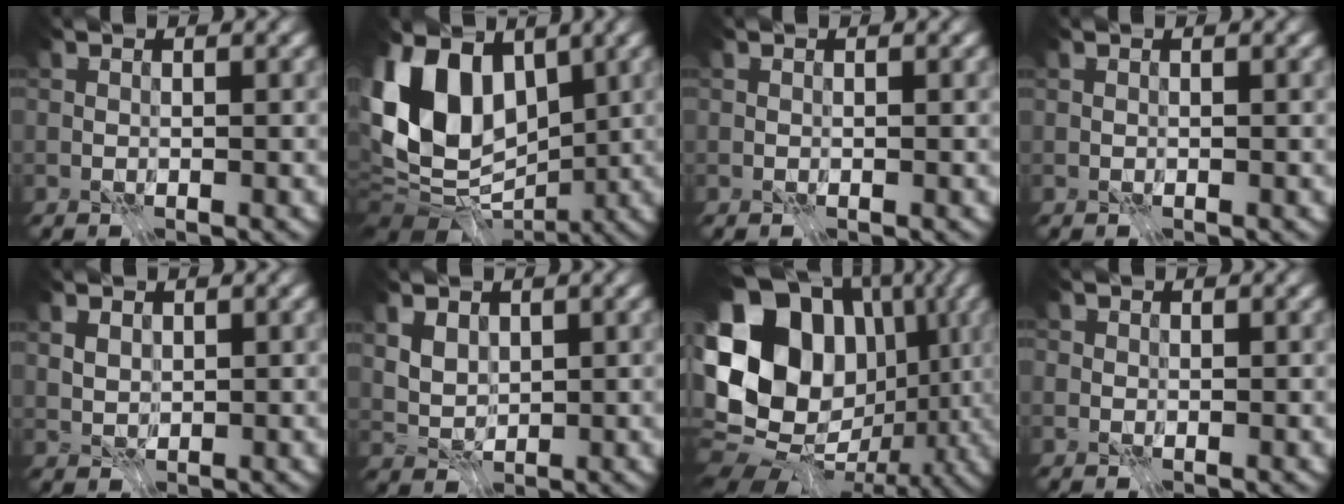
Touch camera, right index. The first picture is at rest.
{"total": 11.7, "force": [1.3, 8.5, 7.9], "torque": [-0.160, 0.000, 0.009]}
{"total": 0.0}
{"total": 0.0}
{"total": 1.5, "force": [0.7, 1.0, 0.8], "torque": [-0.020, -0.008, 0.017]}
{"total": 3.5, "force": [1.5, 2.5, 2.0], "torque": [-0.050, -0.001, 0.037]}
{"total": 18.6, "force": [2.4, 14.5, 11.5], "torque": [-0.200, 0.023, 0.051]}
{"total": 0.6, "force": [0.0, 0.6, 0.1], "torque": [0.000, -0.003, -0.005]}